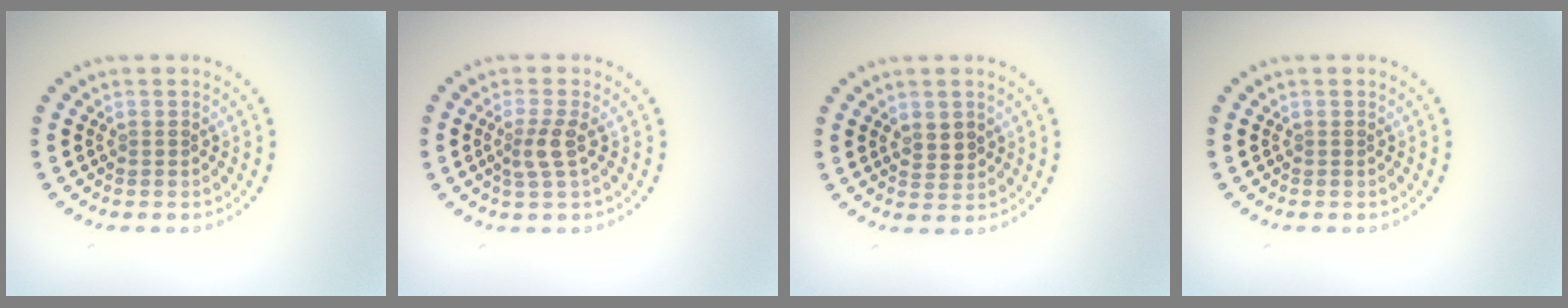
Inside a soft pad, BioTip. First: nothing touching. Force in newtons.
{"total": 2.1, "press": 1.6, "slide": 1.2}
{"total": 1.3, "press": 1.3, "slide": 0.5}
{"total": 0.0}